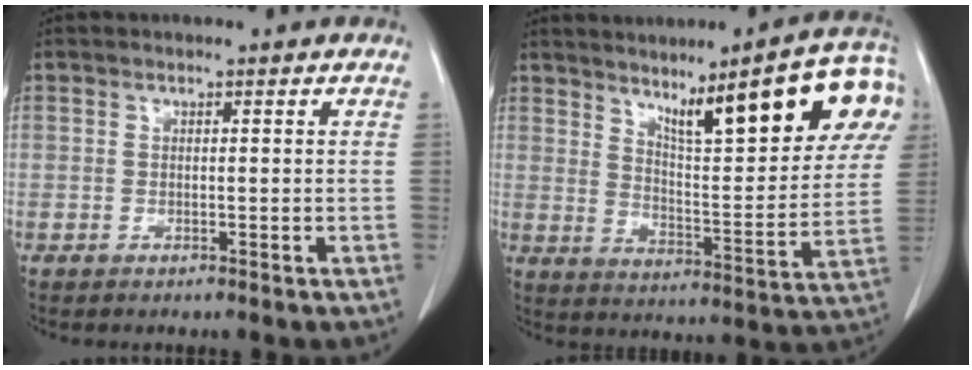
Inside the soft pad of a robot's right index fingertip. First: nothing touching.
{"total": 19.9, "force": [10.2, 3.1, 16.8], "torque": [-0.232, 0.011, 0.144]}